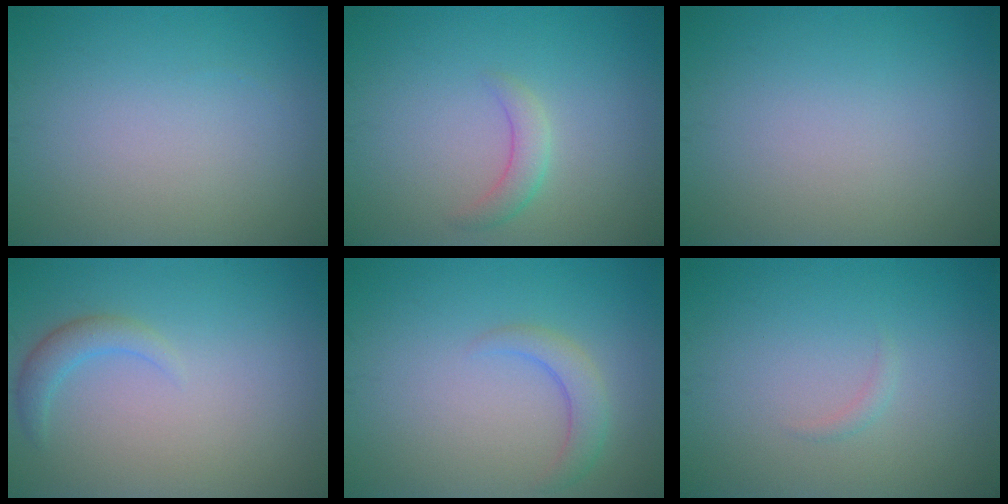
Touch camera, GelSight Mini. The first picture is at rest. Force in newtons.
{"total": 1.8, "press": 1.8, "slide": 0.2}
{"total": 0.0}
{"total": 1.9, "press": 1.9, "slide": 0.2}
{"total": 2.2, "press": 2.2, "slide": 0.3}
{"total": 0.6, "press": 0.6, "slide": 0.1}